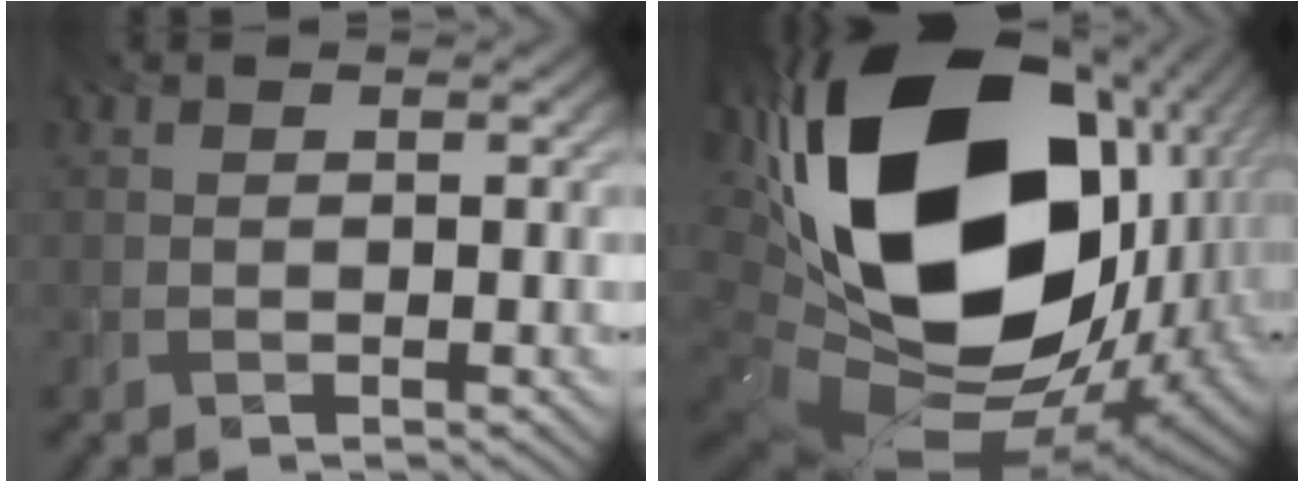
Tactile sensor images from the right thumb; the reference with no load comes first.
{"total": 23.9, "force": [3.0, 15.8, 17.7], "torque": [-0.378, -0.053, 0.081]}